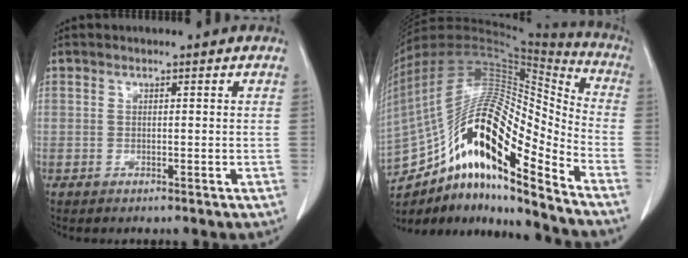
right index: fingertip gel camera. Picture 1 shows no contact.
{"total": 26.9, "force": [-14.9, 6.0, 21.7], "torque": [-0.408, 0.012, -0.257]}